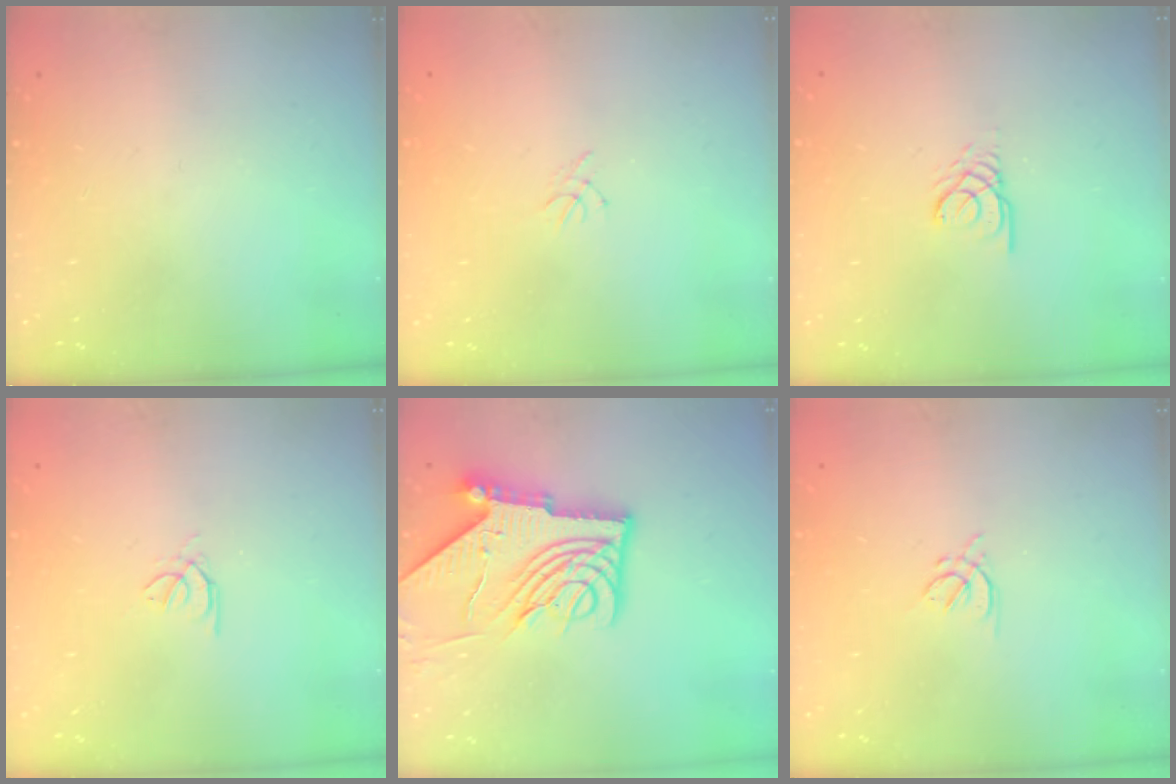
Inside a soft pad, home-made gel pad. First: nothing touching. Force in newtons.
{"total": 0.5, "press": 0.4, "slide": 0.3}
{"total": 2.4, "press": 2.4, "slide": 0.1}
{"total": 0.6, "press": 0.4, "slide": 0.3}
{"total": 15.6, "press": 15.4, "slide": 1.9}
{"total": 2.5, "press": 2.4, "slide": 0.6}